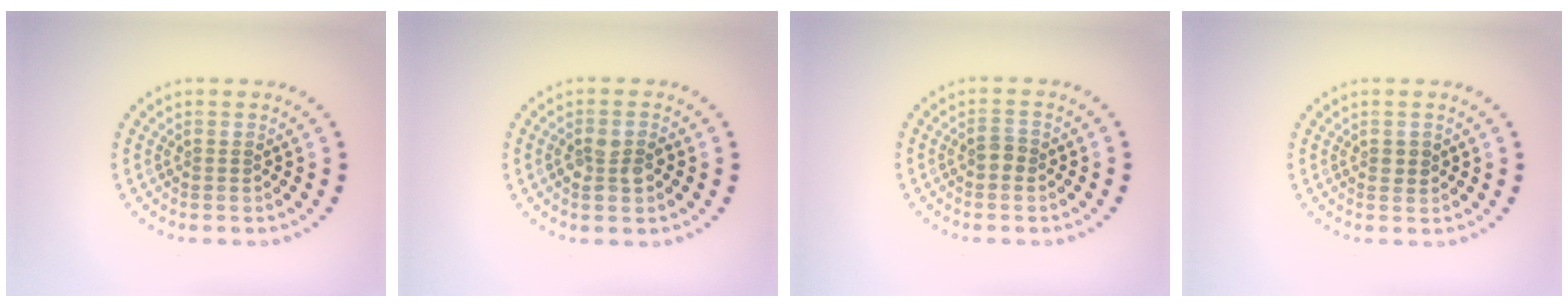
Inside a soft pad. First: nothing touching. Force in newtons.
{"total": 2.5, "press": 2.4, "slide": 0.6}
{"total": 1.3, "press": 1.3, "slide": 0.4}
{"total": 1.0, "press": 1.0, "slide": 0.1}